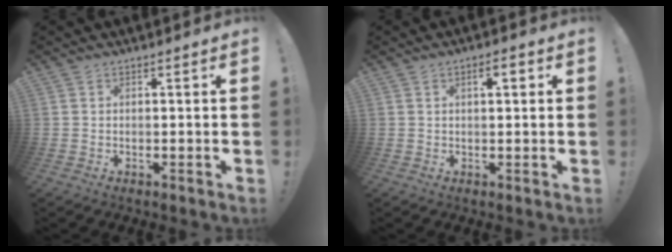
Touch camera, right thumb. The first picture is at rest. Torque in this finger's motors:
{"motor_torque": [-0.04, 0.13, 0.02, -0.02, -0.02]}